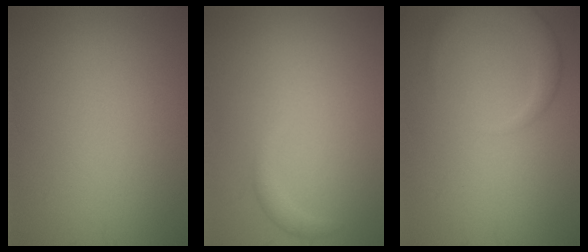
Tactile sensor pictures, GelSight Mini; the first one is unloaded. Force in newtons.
{"total": 1.2, "press": 1.2, "slide": 0.2}
{"total": 2.8, "press": 2.8, "slide": 0.3}